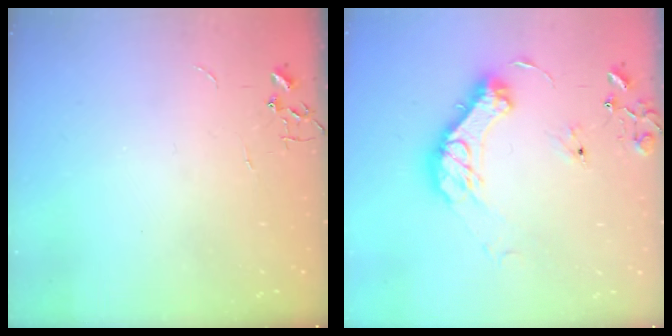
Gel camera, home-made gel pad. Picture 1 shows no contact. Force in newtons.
{"total": 14.1, "press": 14.0, "slide": 2.1}